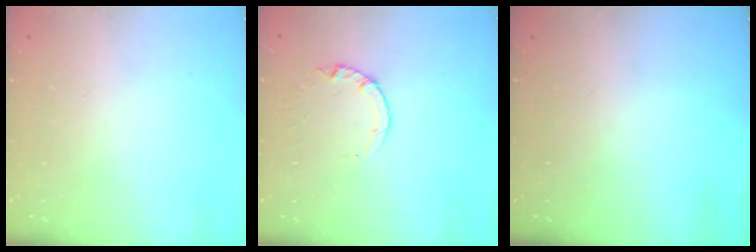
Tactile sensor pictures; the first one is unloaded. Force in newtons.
{"total": 1.0, "press": 0.9, "slide": 0.3}
{"total": 0.0}